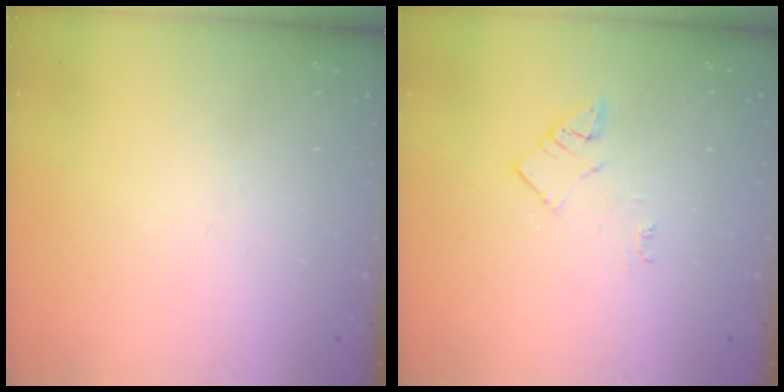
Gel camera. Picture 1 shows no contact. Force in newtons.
{"total": 3.0, "press": 3.0, "slide": 0.4}